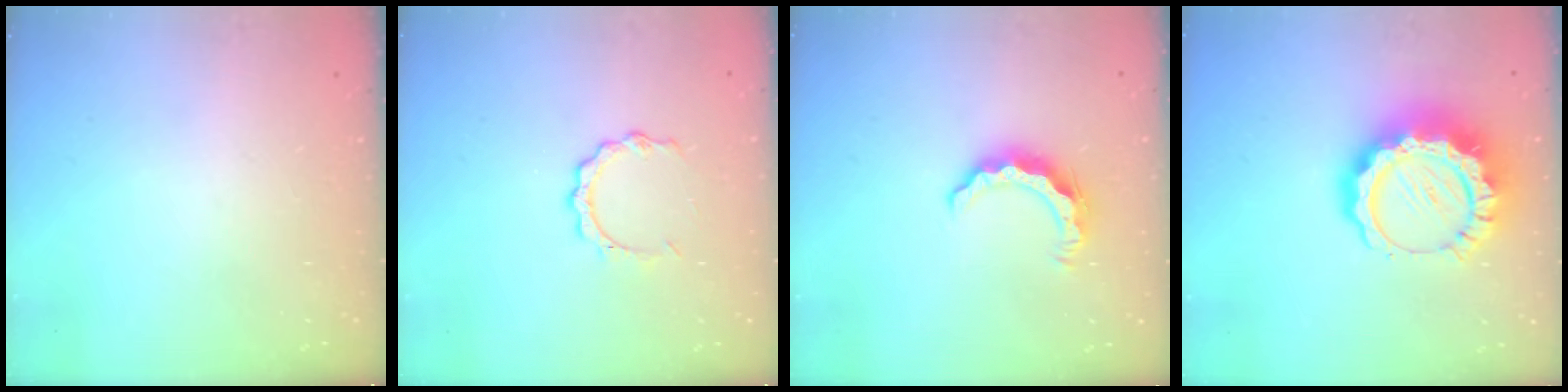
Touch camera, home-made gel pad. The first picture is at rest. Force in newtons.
{"total": 4.9, "press": 4.9, "slide": 0.5}
{"total": 8.3, "press": 8.3, "slide": 0.3}
{"total": 17.5, "press": 17.4, "slide": 1.7}